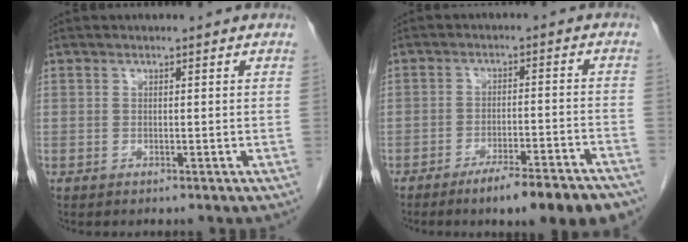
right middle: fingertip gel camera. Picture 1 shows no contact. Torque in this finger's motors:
{"motor_torque": [1.12, -1.02, 0.13, 0.07]}